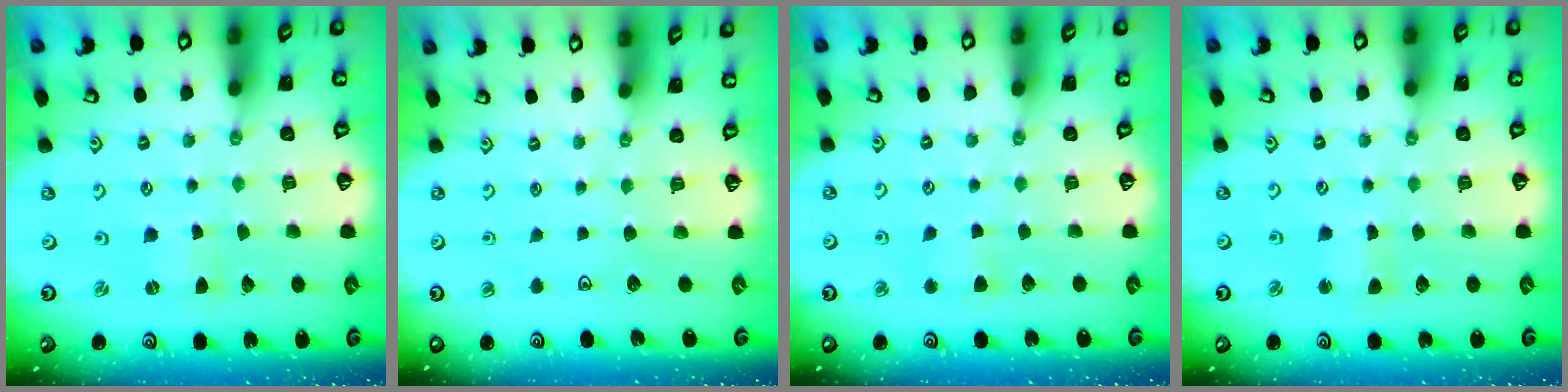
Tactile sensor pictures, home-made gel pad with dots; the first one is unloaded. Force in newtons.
{"total": 0.0}
{"total": 3.6, "press": 3.5, "slide": 0.7}
{"total": 1.9, "press": 1.9, "slide": 0.2}